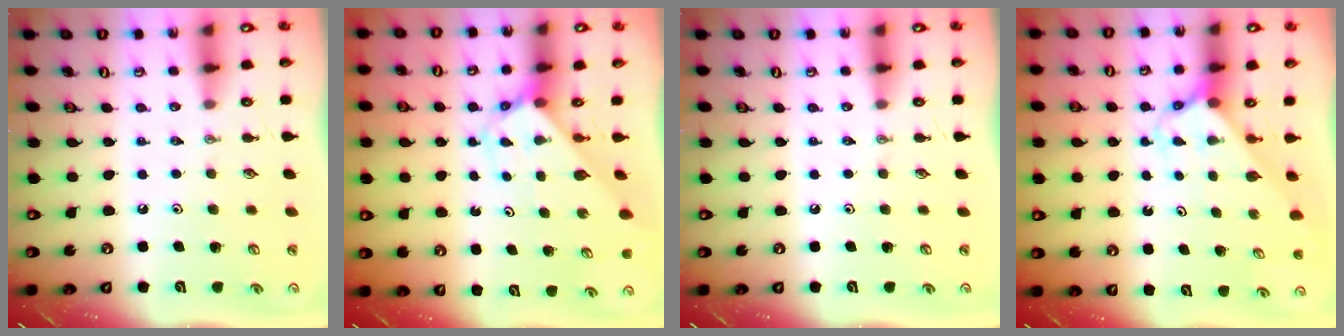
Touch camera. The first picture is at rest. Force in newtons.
{"total": 2.9, "press": 2.9, "slide": 0.2}
{"total": 0.0}
{"total": 2.4, "press": 2.4, "slide": 0.2}